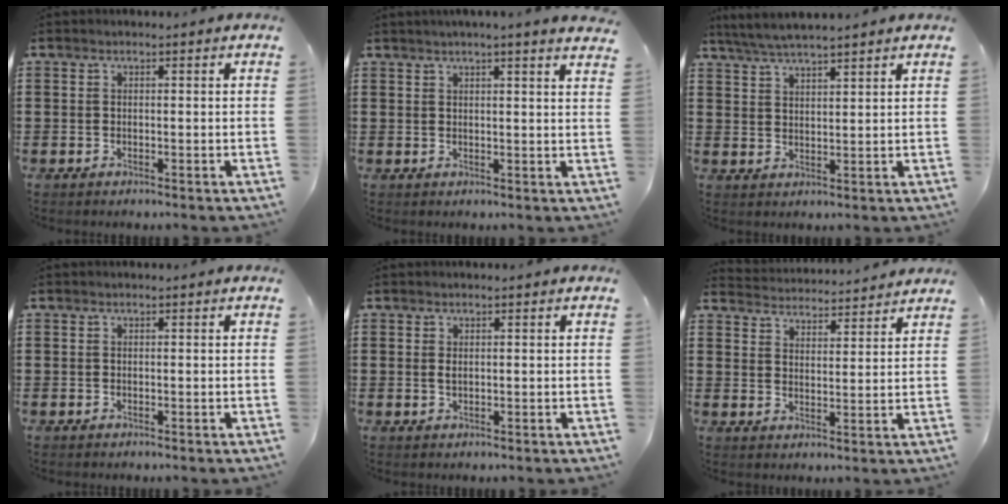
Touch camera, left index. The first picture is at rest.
{"total": 2.4, "force": [2.1, -0.6, 1.1], "torque": [-0.024, -0.006, 0.038]}
{"total": 4.0, "force": [3.7, 0.0, 1.5], "torque": [-0.039, -0.010, 0.067]}
{"total": 0.0}
{"total": 1.1, "force": [0.2, 0.4, 1.0], "torque": [-0.020, 0.003, 0.003]}
{"total": 3.8, "force": [3.8, -0.2, -0.3], "torque": [-0.012, -0.025, 0.066]}